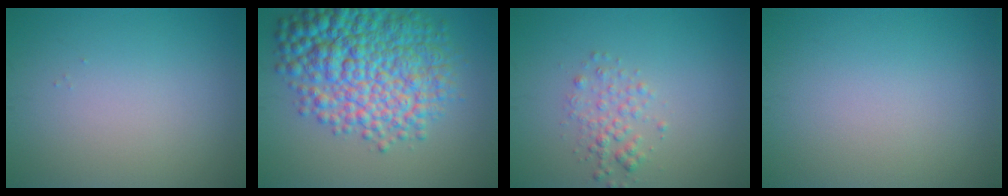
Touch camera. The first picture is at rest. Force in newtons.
{"total": 10.6, "press": 10.6, "slide": 0.2}
{"total": 2.0, "press": 2.0, "slide": 0.1}
{"total": 0.0}